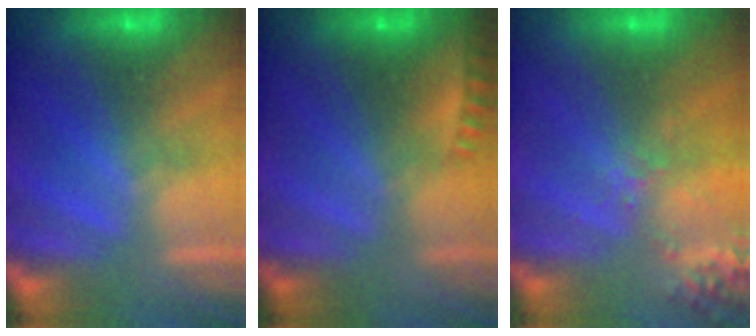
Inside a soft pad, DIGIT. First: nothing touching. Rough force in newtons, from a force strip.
{"total": 2.1}
{"total": 2.7}